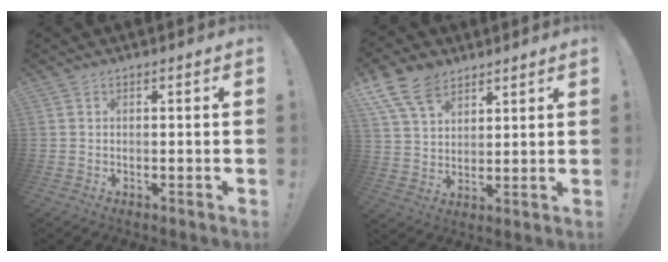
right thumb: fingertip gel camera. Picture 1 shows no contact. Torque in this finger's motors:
{"motor_torque": [-0.71, 1.42, 0.93, 0.70, 0.03]}